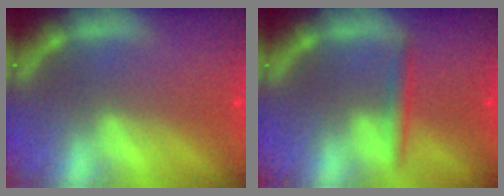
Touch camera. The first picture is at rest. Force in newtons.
{"total": 1.9}